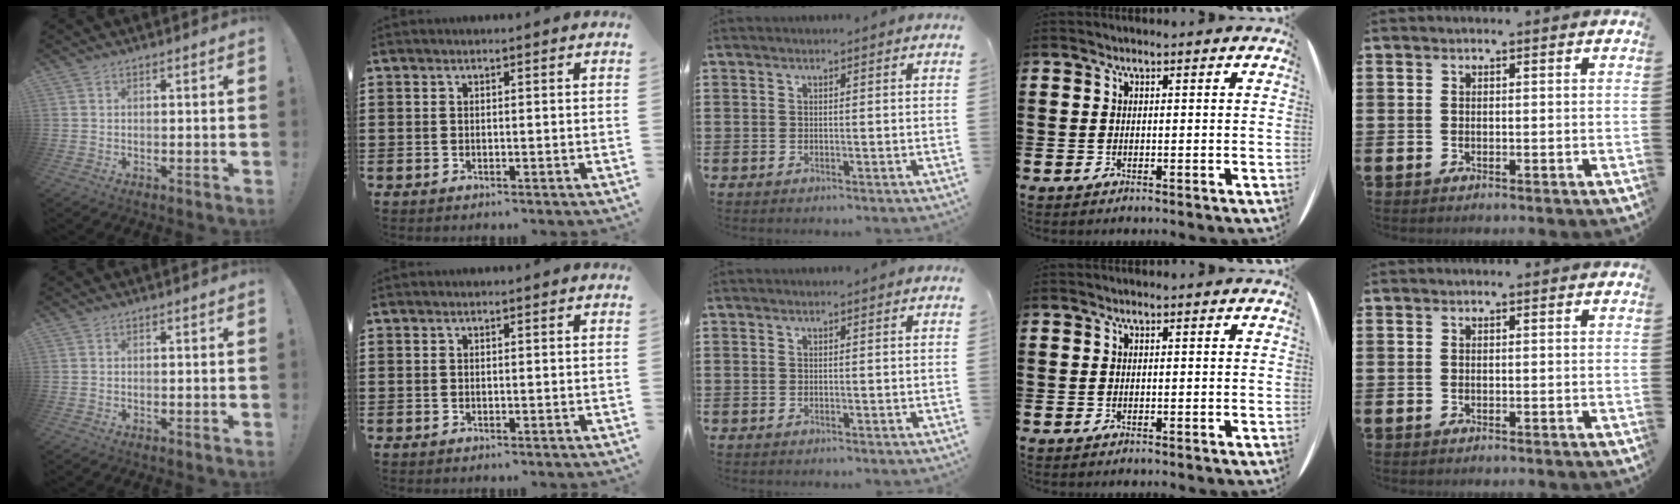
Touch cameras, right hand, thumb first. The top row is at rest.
{}